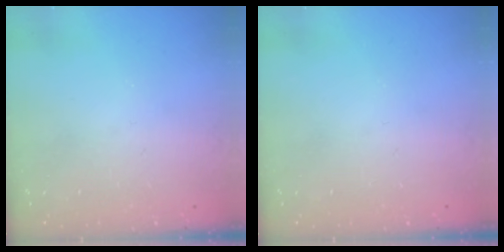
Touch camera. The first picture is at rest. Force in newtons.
{"total": 0.0}